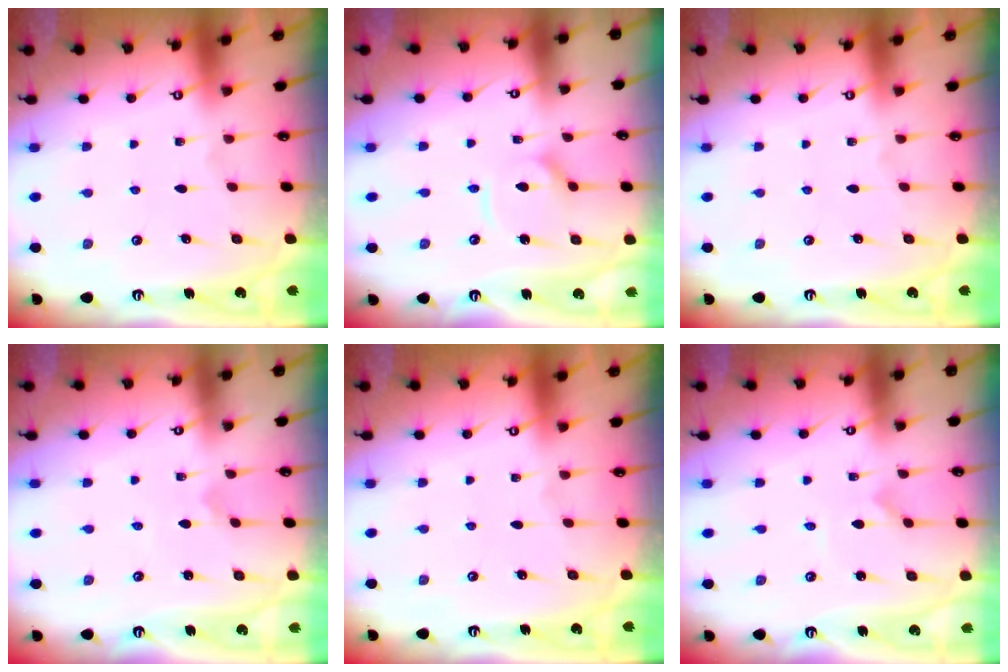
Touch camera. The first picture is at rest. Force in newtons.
{"total": 8.4, "press": 8.3, "slide": 0.9}
{"total": 0.0}
{"total": 0.7, "press": 0.7, "slide": 0.1}
{"total": 0.0}
{"total": 0.0}